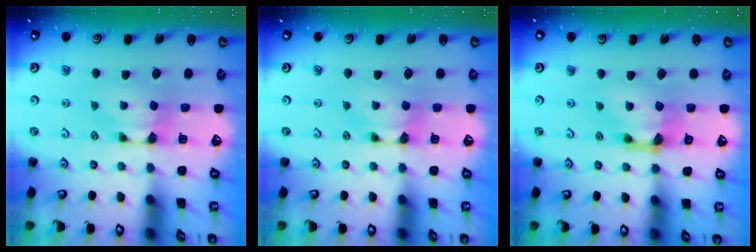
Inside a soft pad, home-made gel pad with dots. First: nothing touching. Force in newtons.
{"total": 0.0}
{"total": 2.4, "press": 1.6, "slide": 1.8}